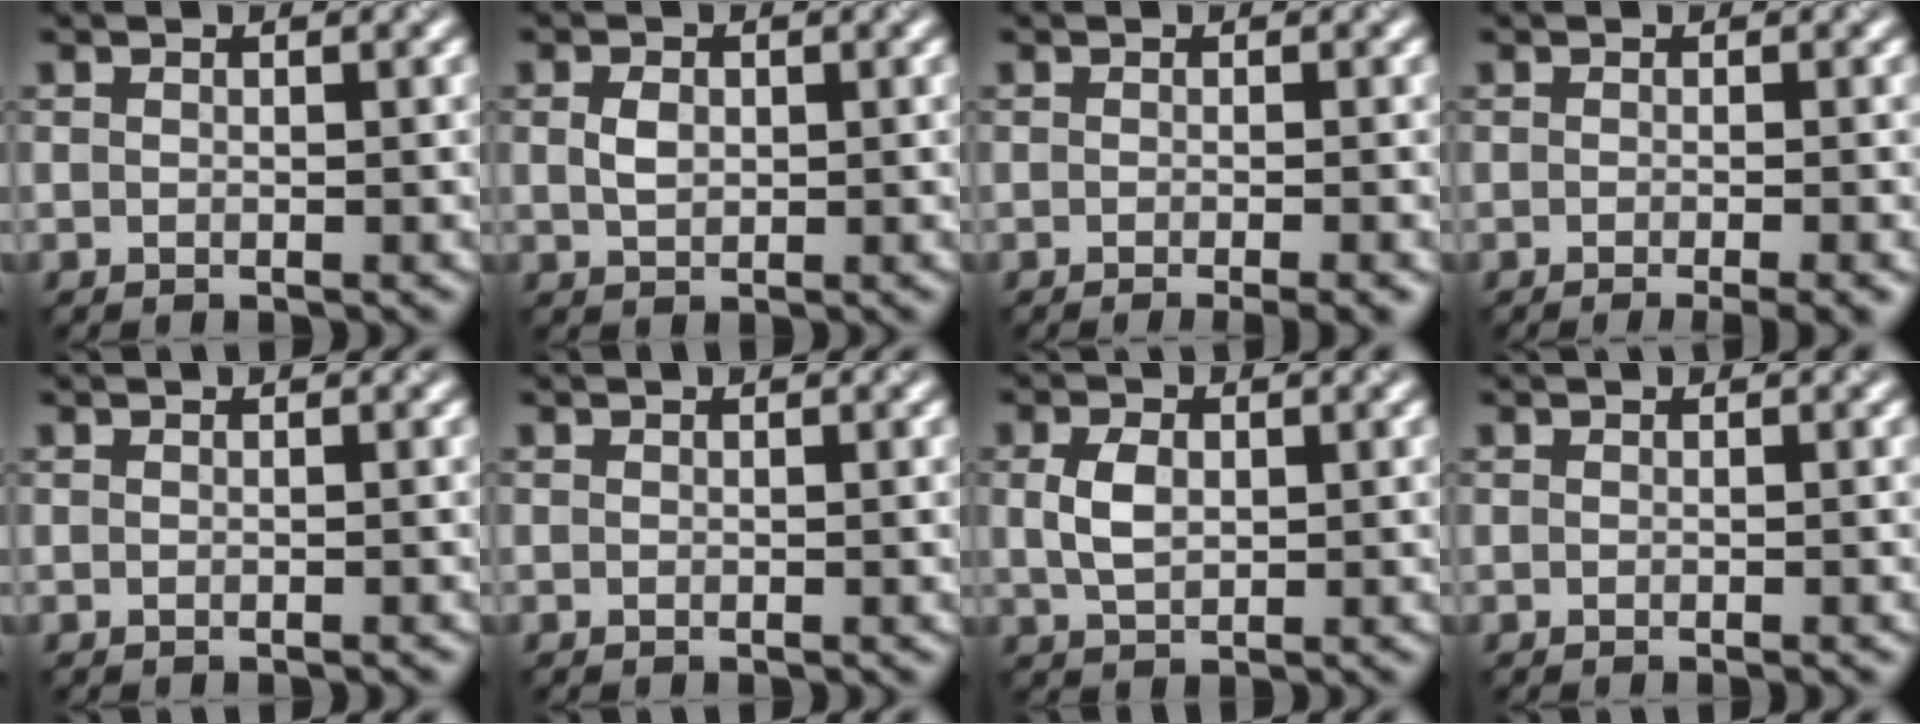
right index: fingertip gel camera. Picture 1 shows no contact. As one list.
[{"total": 0.9, "force": [-0.1, 0.7, 0.6], "torque": [-0.020, 0.007, 0.009]}, {"total": 3.4, "force": [-1.3, 1.1, 3.0], "torque": [-0.014, 0.009, -0.009]}, {"total": 3.8, "force": [-1.4, 1.2, 3.3], "torque": [-0.017, 0.008, -0.009]}, {"total": 0.0}, {"total": 0.0}, {"total": 2.0, "force": [0.0, 1.4, 1.5], "torque": [-0.042, 0.008, 0.012]}, {"total": 0.7, "force": [-0.2, 0.3, 0.6], "torque": [-0.001, 0.001, -0.005]}]